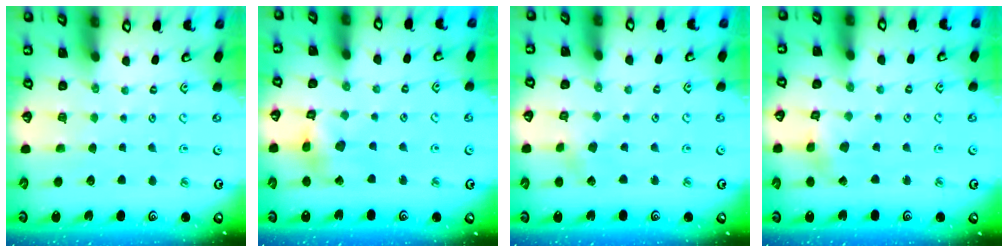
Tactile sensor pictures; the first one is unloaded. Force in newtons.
{"total": 8.7, "press": 8.7, "slide": 0.9}
{"total": 1.8, "press": 1.8, "slide": 0.4}
{"total": 2.3, "press": 2.3, "slide": 0.3}